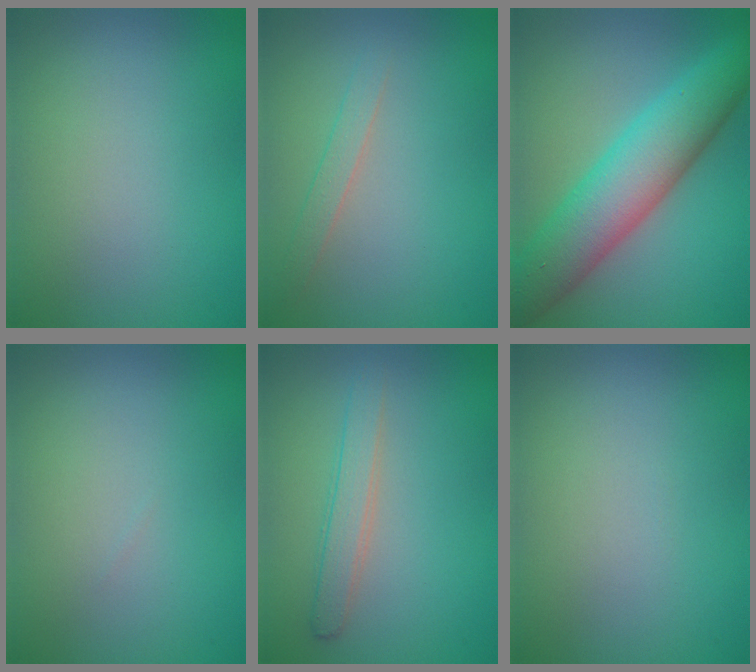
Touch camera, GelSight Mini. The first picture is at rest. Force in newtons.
{"total": 1.3, "press": 1.3, "slide": 0.1}
{"total": 8.8, "press": 8.8, "slide": 0.4}
{"total": 0.0}
{"total": 2.2, "press": 2.2, "slide": 0.1}
{"total": 0.0}